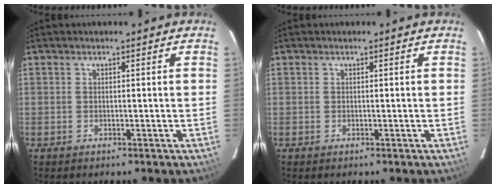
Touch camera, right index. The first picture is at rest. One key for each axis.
{"total": 0.0}